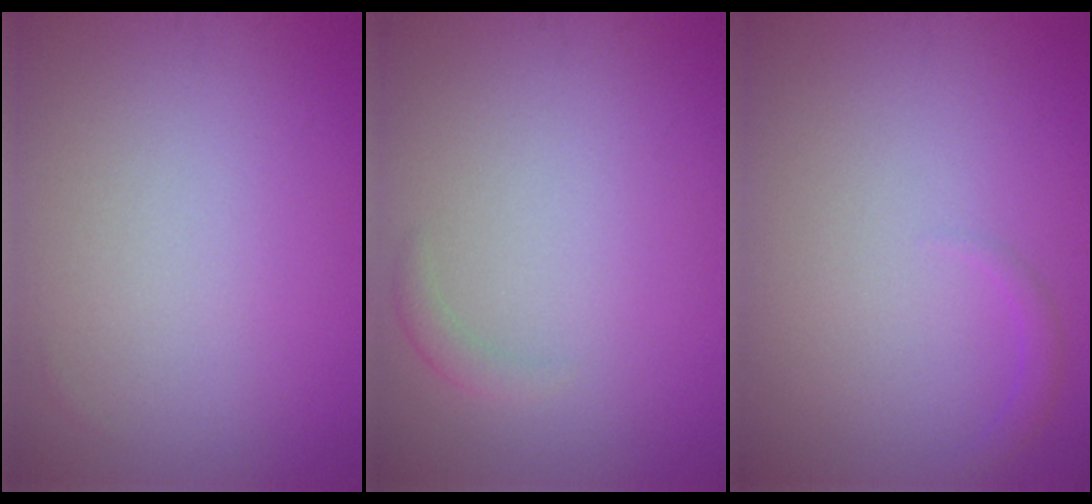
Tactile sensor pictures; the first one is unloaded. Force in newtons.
{"total": 1.0, "press": 1.0, "slide": 0.1}
{"total": 0.9, "press": 0.9, "slide": 0.1}